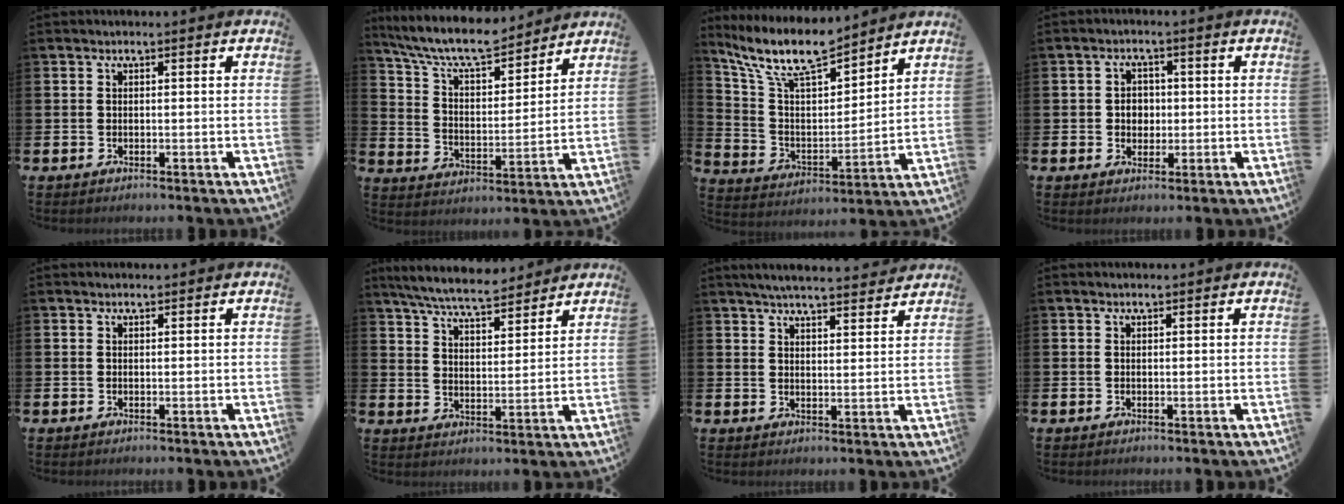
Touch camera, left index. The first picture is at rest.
{"total": 8.9, "force": [8.2, 1.7, 2.9], "torque": [-0.090, -0.052, 0.143]}
{"total": 11.2, "force": [9.7, 2.6, 4.9], "torque": [-0.130, -0.054, 0.171]}
{"total": 3.0, "force": [0.2, 2.7, 1.4], "torque": [-0.017, 0.004, -0.004]}
{"total": 0.7, "force": [0.6, 0.1, 0.1], "torque": [0.008, -0.002, 0.010]}
{"total": 7.6, "force": [7.1, 1.1, 2.4], "torque": [-0.075, -0.031, 0.130]}
{"total": 5.3, "force": [5.2, 0.2, 1.0], "torque": [-0.029, -0.028, 0.092]}
{"total": 0.6, "force": [0.5, 0.1, 0.1], "torque": [0.008, -0.002, 0.008]}